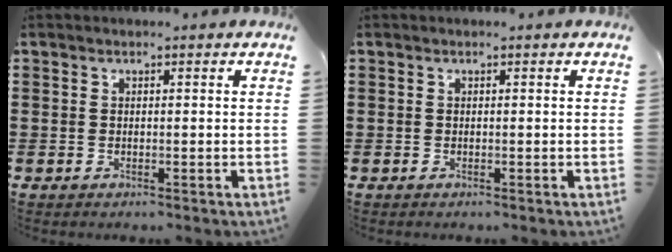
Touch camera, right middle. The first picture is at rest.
{"total": 0.0}